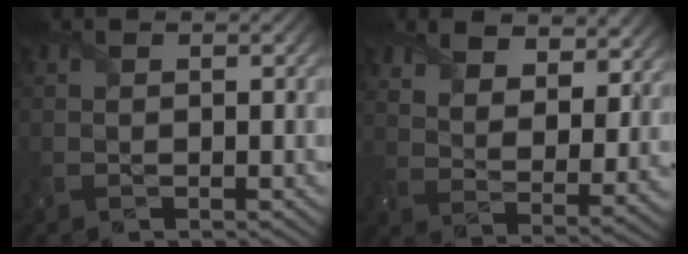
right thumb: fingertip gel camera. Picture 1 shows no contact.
{"total": 8.7, "force": [6.3, 4.1, 4.2], "torque": [-0.100, -0.004, 0.114]}